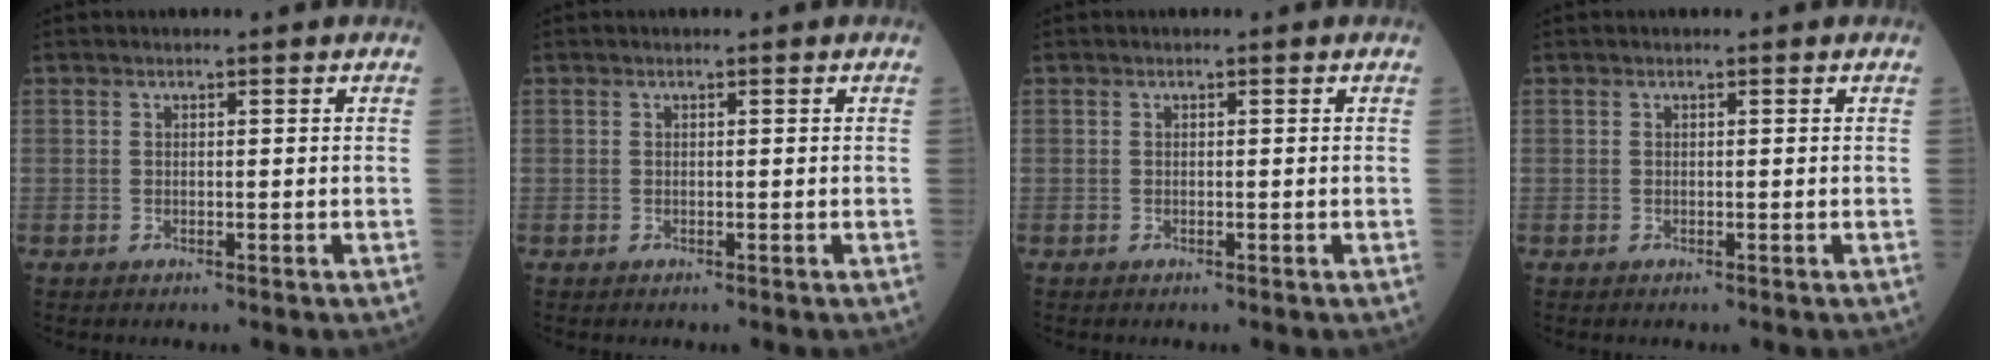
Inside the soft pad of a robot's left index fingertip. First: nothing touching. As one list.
[{"total": 0.0}, {"total": 0.0}, {"total": 0.0}]